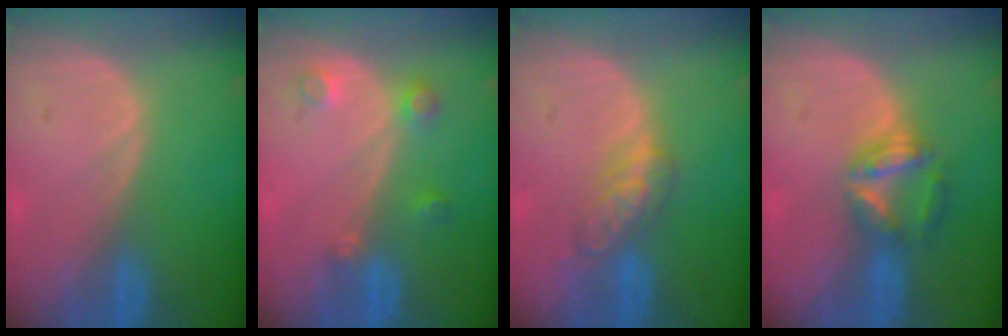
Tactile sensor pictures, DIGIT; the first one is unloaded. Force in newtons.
{"total": 3.5, "press": 3.1, "slide": 1.7}
{"total": 4.9, "press": 4.9, "slide": 0.5}
{"total": 5.7, "press": 5.4, "slide": 2.0}